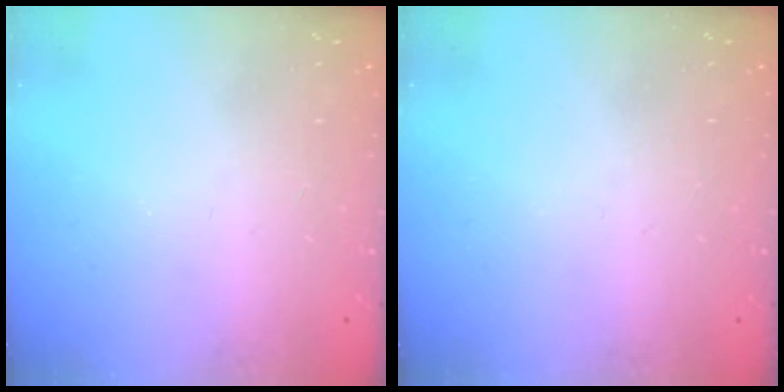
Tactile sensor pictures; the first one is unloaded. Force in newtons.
{"total": 0.0}